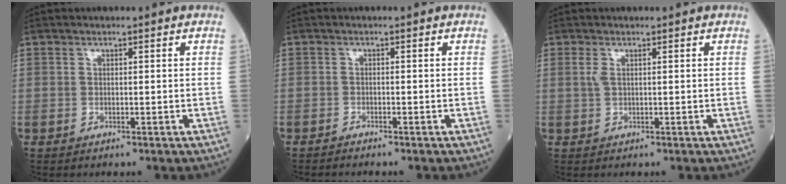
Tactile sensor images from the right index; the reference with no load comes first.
{"total": 0.7, "force": [-0.7, -0.1, -0.1], "torque": [-0.002, -0.004, -0.015]}
{"total": 1.1, "force": [0.4, 0.2, 1.0], "torque": [-0.031, 0.007, 0.009]}